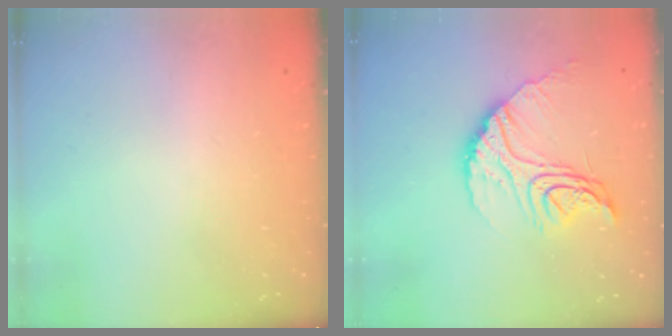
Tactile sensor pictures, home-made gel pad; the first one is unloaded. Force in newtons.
{"total": 16.2, "press": 16.2, "slide": 1.2}